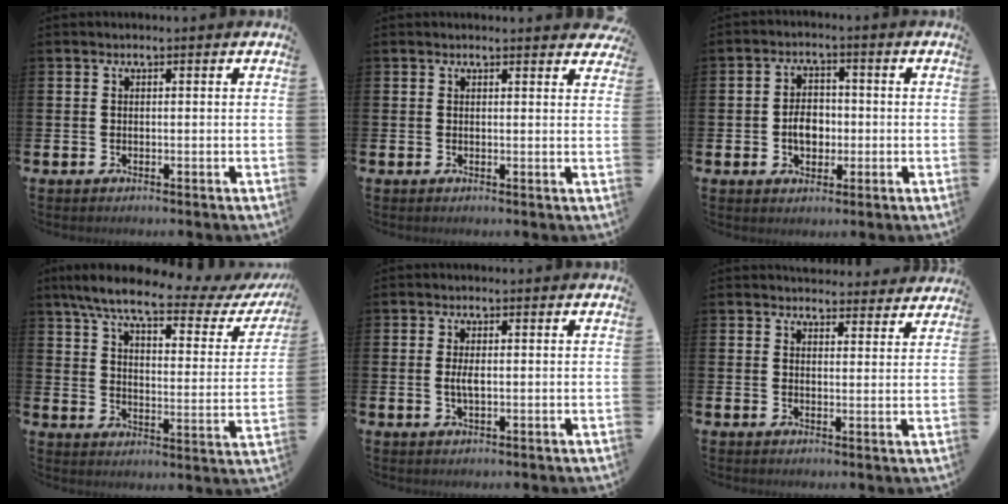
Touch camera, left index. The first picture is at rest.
{"total": 1.1, "force": [1.1, 0.1, -0.1], "torque": [0.013, -0.007, 0.017]}
{"total": 4.1, "force": [-0.8, 3.0, 2.8], "torque": [-0.037, 0.001, -0.022]}
{"total": 7.7, "force": [5.9, 1.3, 4.8], "torque": [-0.107, -0.037, 0.092]}
{"total": 2.1, "force": [-0.1, 0.7, 1.9], "torque": [-0.034, 0.000, -0.004]}
{"total": 3.9, "force": [3.8, 0.9, -0.2], "torque": [0.008, -0.026, 0.068]}